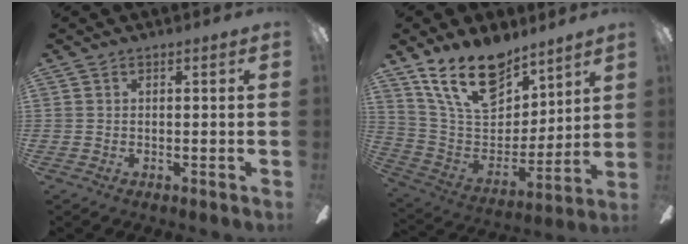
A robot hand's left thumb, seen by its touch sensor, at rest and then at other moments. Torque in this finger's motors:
{"motor_torque": [1.55, 0.94, 1.44, -1.33, 0.11]}